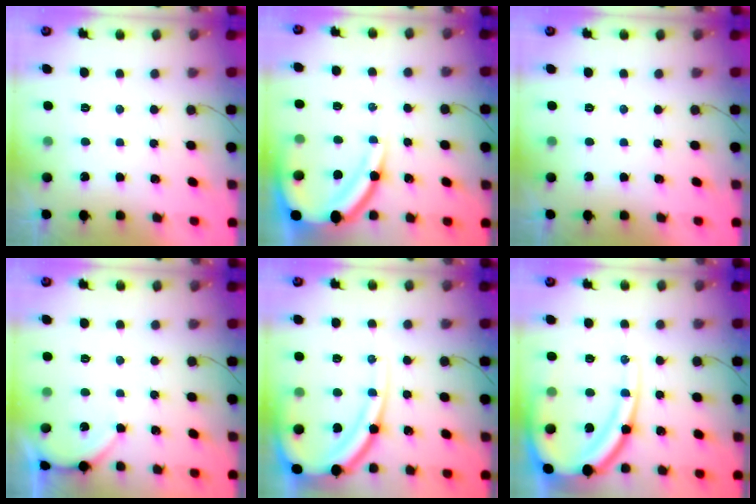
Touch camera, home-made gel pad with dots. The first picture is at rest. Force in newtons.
{"total": 14.2, "press": 14.1, "slide": 1.4}
{"total": 0.0}
{"total": 2.9, "press": 2.8, "slide": 0.4}
{"total": 14.4, "press": 14.3, "slide": 1.8}
{"total": 18.6, "press": 18.5, "slide": 2.0}